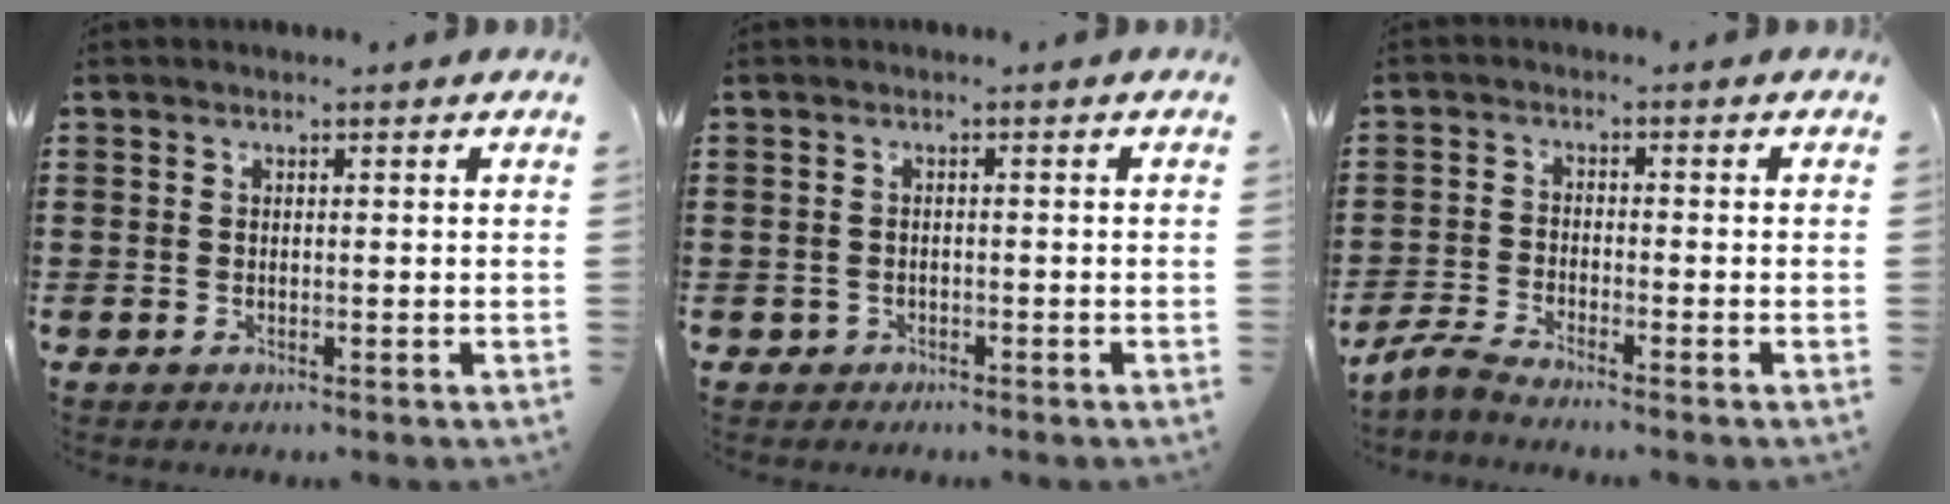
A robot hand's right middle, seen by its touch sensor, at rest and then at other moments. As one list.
[{"total": 0.9, "force": [-0.7, 0.5, 0.1], "torque": [-0.005, -0.001, -0.015]}, {"total": 3.1, "force": [-2.8, 0.2, 1.3], "torque": [-0.046, -0.006, -0.063]}]